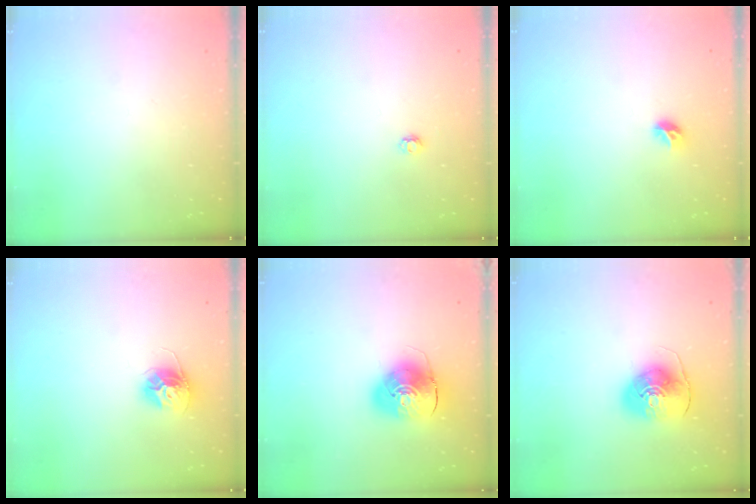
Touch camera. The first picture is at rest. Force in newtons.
{"total": 2.9, "press": 2.9, "slide": 0.4}
{"total": 5.4, "press": 5.4, "slide": 0.5}
{"total": 11.4, "press": 11.3, "slide": 0.8}
{"total": 10.5, "press": 10.4, "slide": 1.8}
{"total": 10.2, "press": 10.1, "slide": 1.5}